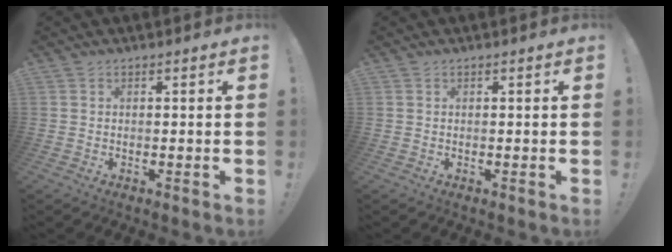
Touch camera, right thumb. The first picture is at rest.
{"total": 0.0}